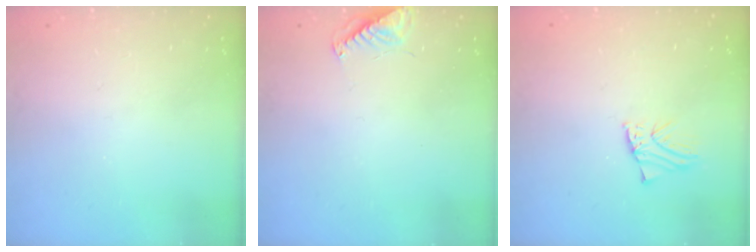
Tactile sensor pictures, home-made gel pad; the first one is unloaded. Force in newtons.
{"total": 7.6, "press": 7.6, "slide": 0.6}
{"total": 1.2, "press": 1.2, "slide": 0.0}